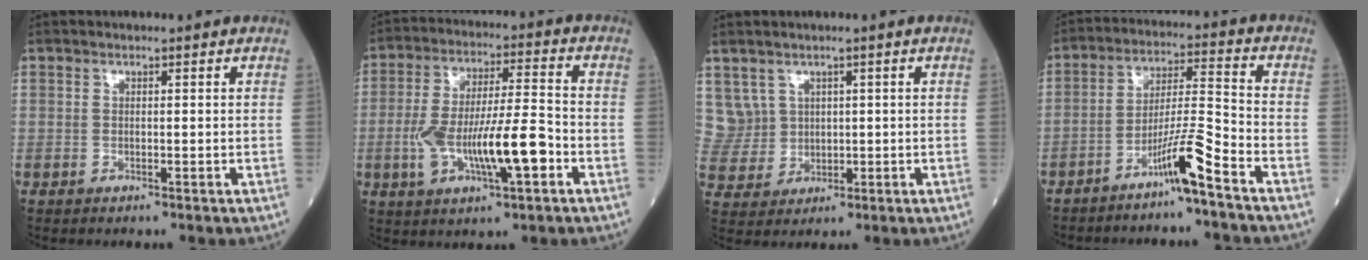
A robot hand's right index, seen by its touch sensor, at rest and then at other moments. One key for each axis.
{"total": 13.1, "fx": -3.7, "fy": 2.6, "fz": 12.4, "tx": -0.238, "ty": 0.009, "tz": -0.059}
{"total": 6.0, "fx": 2.4, "fy": 5.5, "fz": 0.1, "tx": -0.008, "ty": 0.022, "tz": 0.061}
{"total": 7.8, "fx": -5.3, "fy": -0.7, "fz": 5.7, "tx": -0.103, "ty": 0.000, "tz": -0.100}